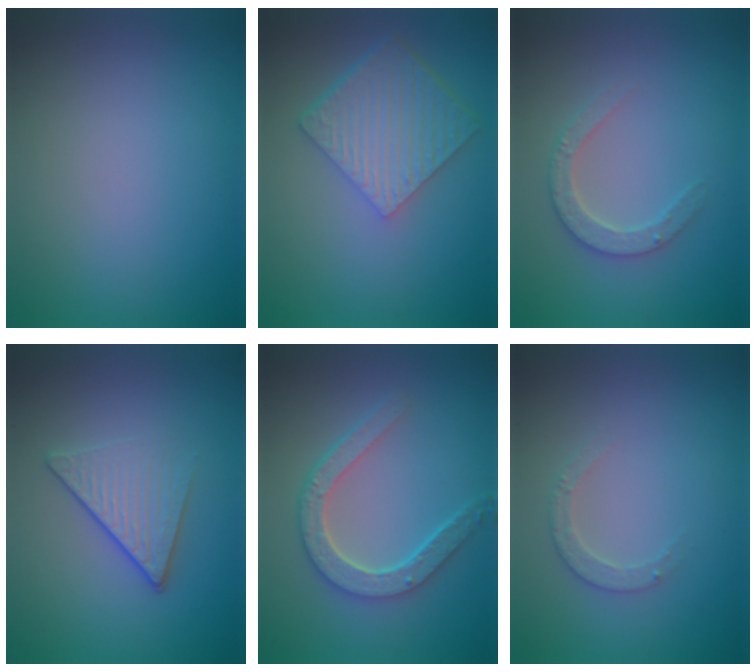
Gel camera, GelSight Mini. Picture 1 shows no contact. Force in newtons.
{"total": 6.9, "press": 5.0, "slide": 4.8}
{"total": 2.7, "press": 2.6, "slide": 0.5}
{"total": 4.2, "press": 2.9, "slide": 3.0}
{"total": 4.5, "press": 3.5, "slide": 2.7}
{"total": 1.8, "press": 1.8, "slide": 0.4}